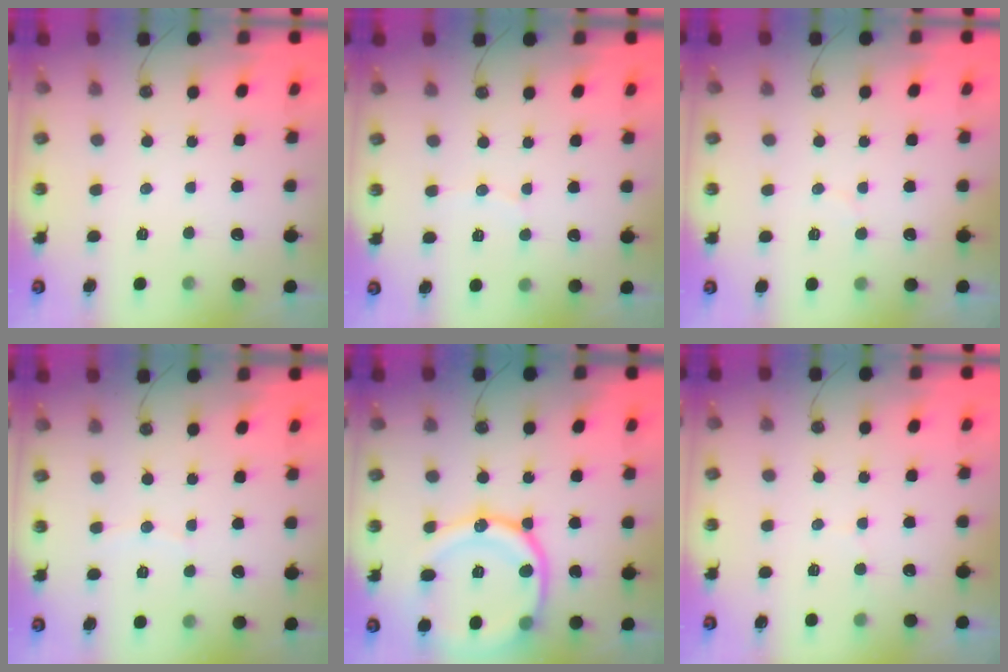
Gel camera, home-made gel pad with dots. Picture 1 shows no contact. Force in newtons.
{"total": 5.9, "press": 5.9, "slide": 0.4}
{"total": 5.1, "press": 5.0, "slide": 0.4}
{"total": 3.0, "press": 3.0, "slide": 0.4}
{"total": 22.3, "press": 22.2, "slide": 2.3}
{"total": 3.7, "press": 3.7, "slide": 0.4}